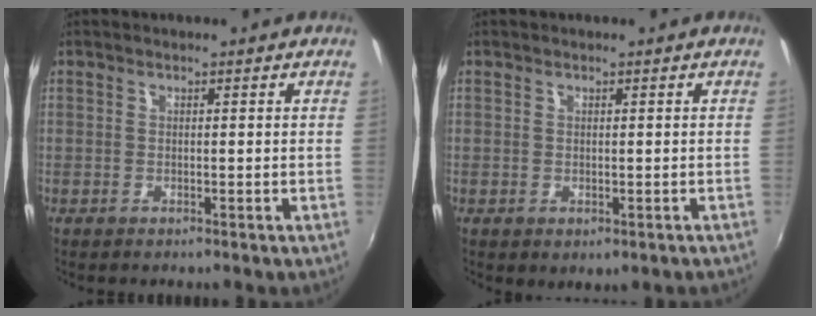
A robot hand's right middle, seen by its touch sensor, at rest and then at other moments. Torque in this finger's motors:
{"motor_torque": [0.98, -1.16, 0.52, 0.09]}